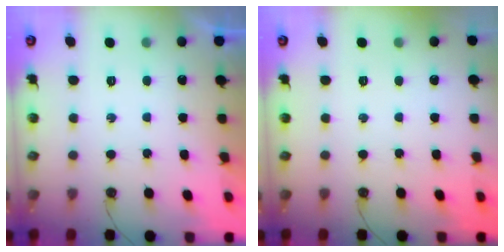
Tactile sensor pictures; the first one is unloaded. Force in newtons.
{"total": 0.0}